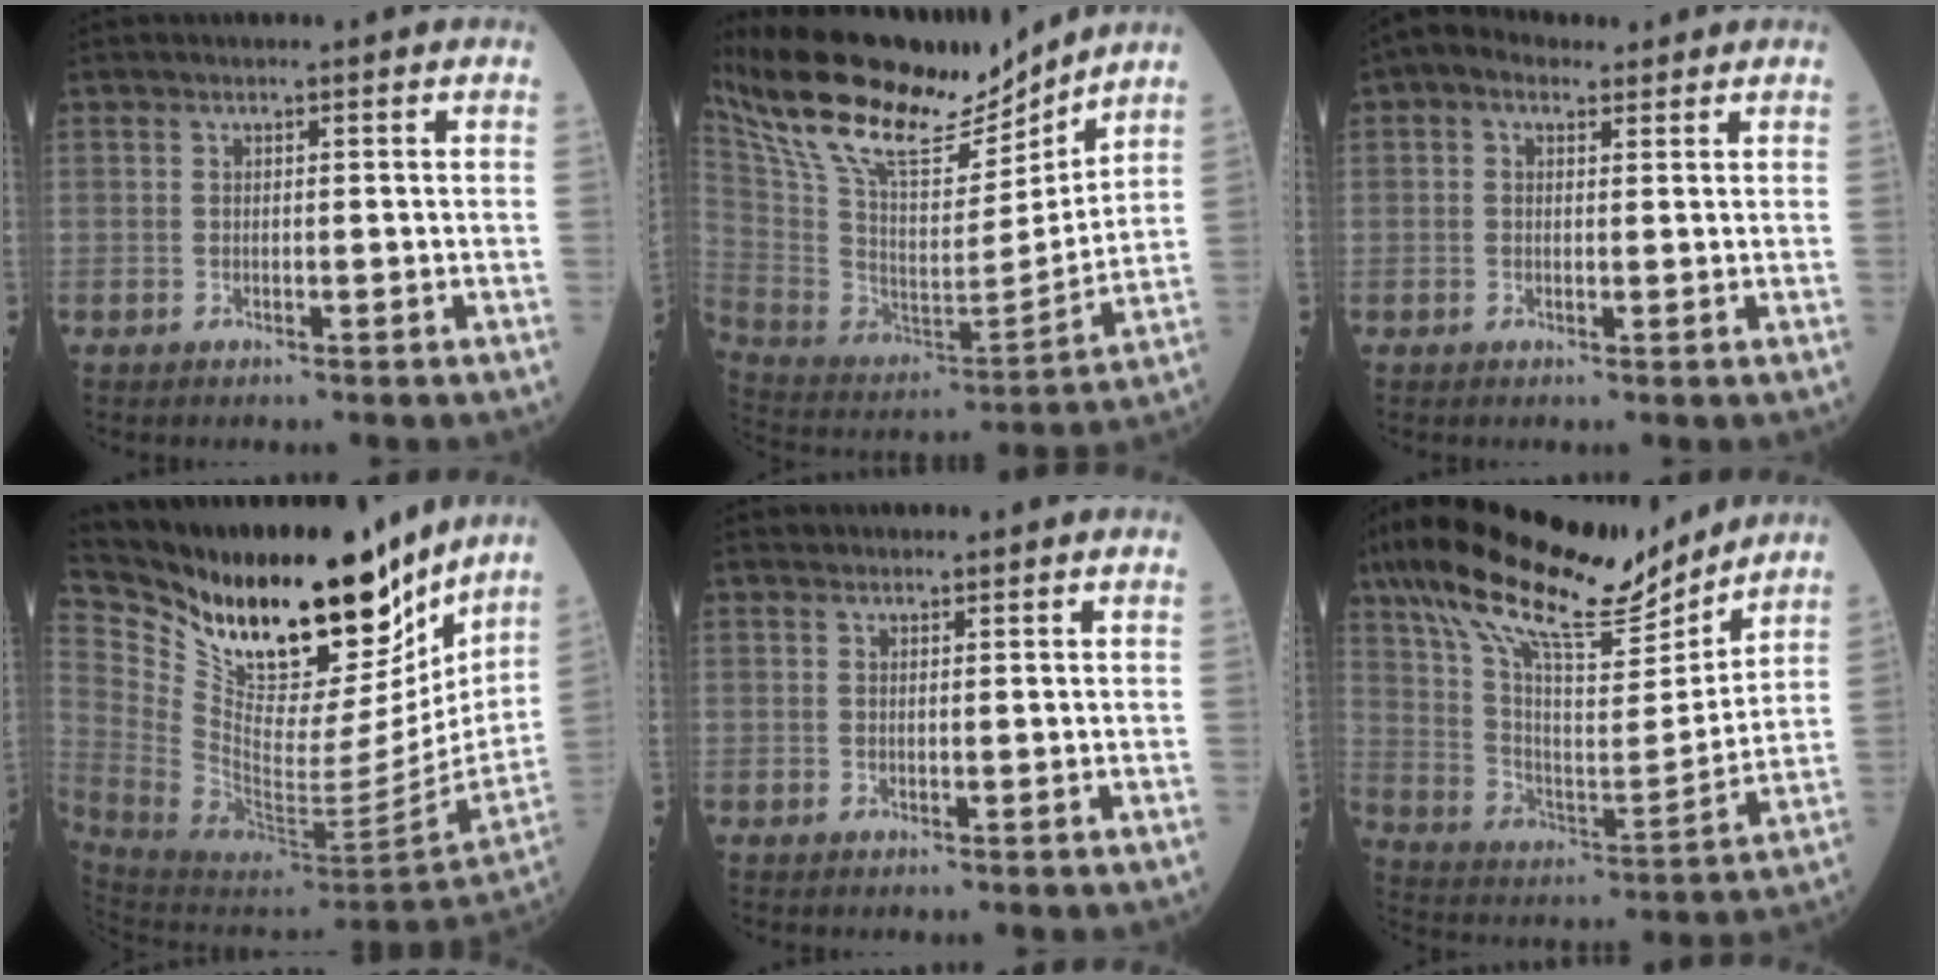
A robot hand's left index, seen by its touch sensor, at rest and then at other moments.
{"total": 23.1, "force": [18.6, 6.3, 12.1], "torque": [-0.242, 0.009, 0.330]}
{"total": 3.6, "force": [2.1, 2.4, 1.8], "torque": [-0.042, 0.030, 0.037]}
{"total": 29.1, "force": [22.8, 8.3, 16.2], "torque": [-0.281, -0.031, 0.365]}
{"total": 0.7, "force": [0.7, 0.2, 0.0], "torque": [-0.007, 0.010, 0.014]}
{"total": 20.9, "force": [16.8, 4.4, 11.7], "torque": [-0.218, 0.016, 0.292]}